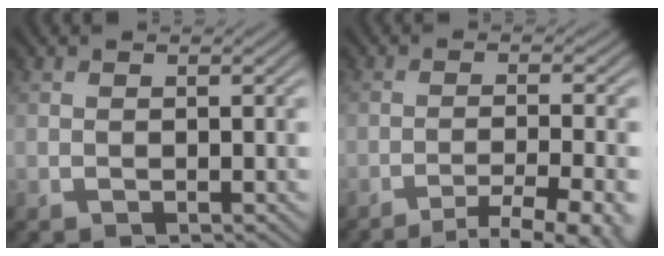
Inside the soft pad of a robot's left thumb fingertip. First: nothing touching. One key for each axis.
{"total": 8.4, "fx": -6.3, "fy": 1.3, "fz": 5.4, "tx": -0.082, "ty": -0.002, "tz": -0.081}